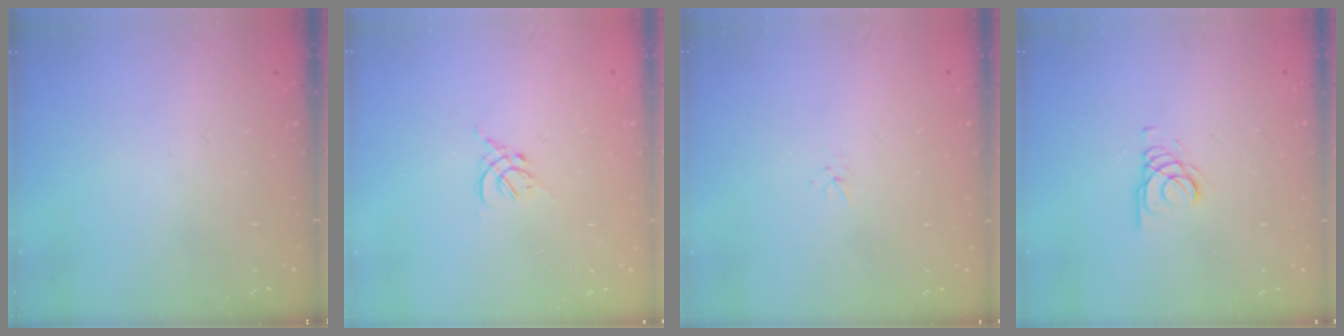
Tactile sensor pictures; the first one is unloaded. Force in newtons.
{"total": 1.6, "press": 1.5, "slide": 0.6}
{"total": 1.6, "press": 1.6, "slide": 0.2}
{"total": 1.6, "press": 1.6, "slide": 0.2}